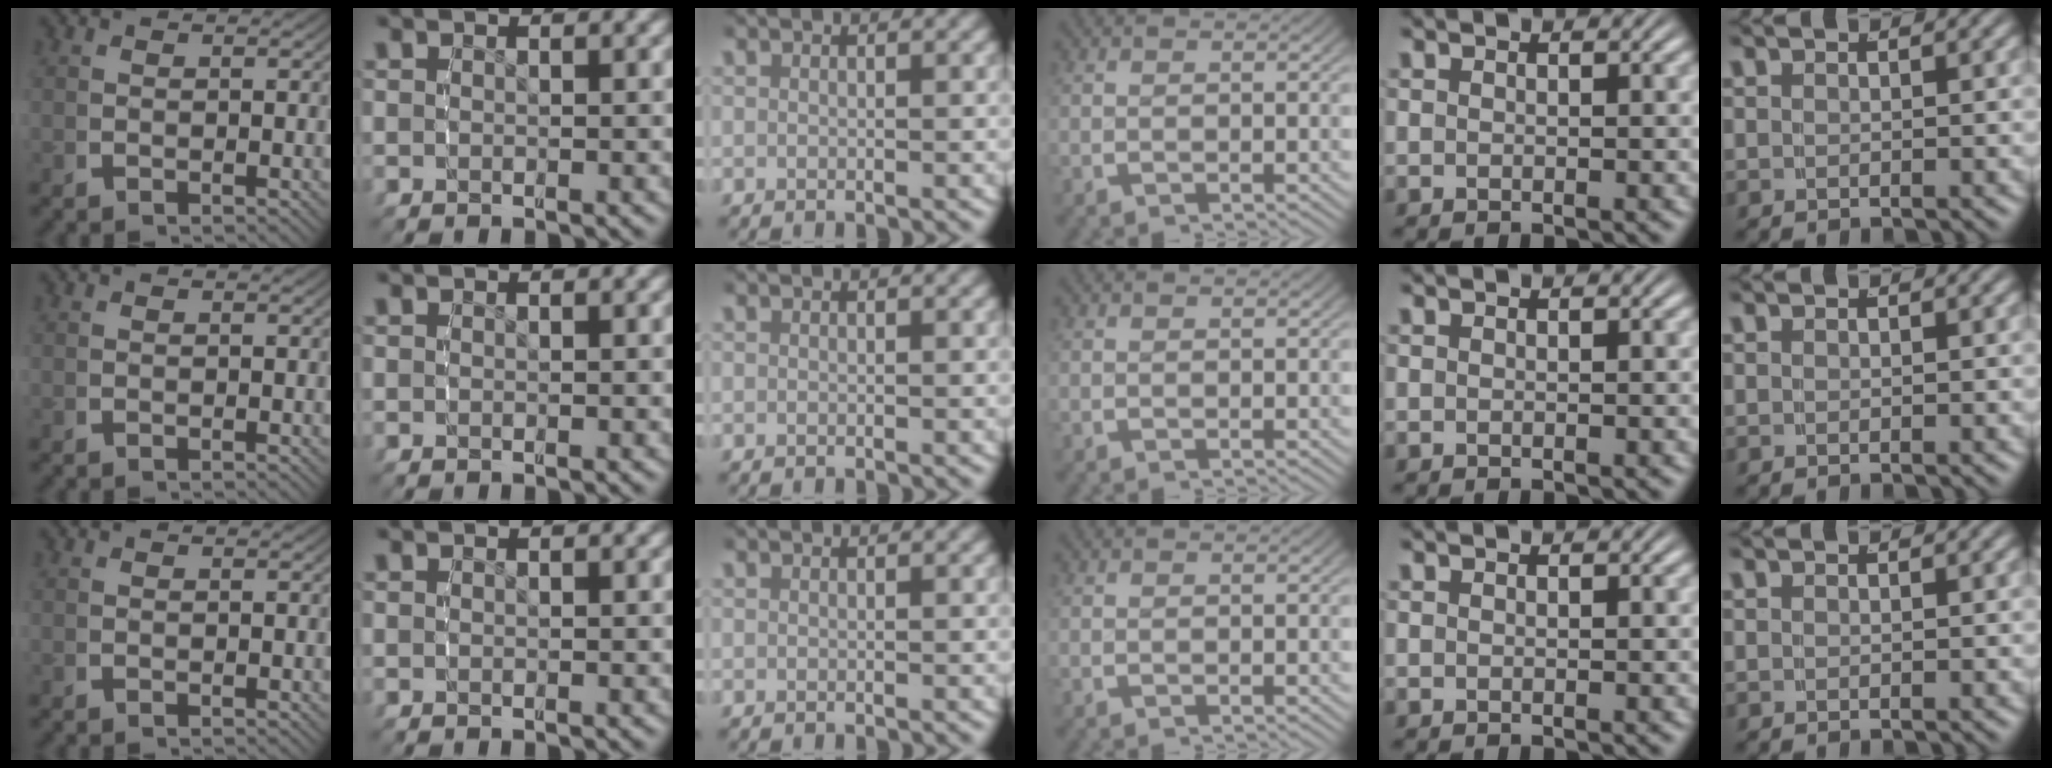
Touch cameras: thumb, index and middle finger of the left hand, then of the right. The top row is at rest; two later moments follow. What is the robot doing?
{"motion": "reach", "object": "coat"}